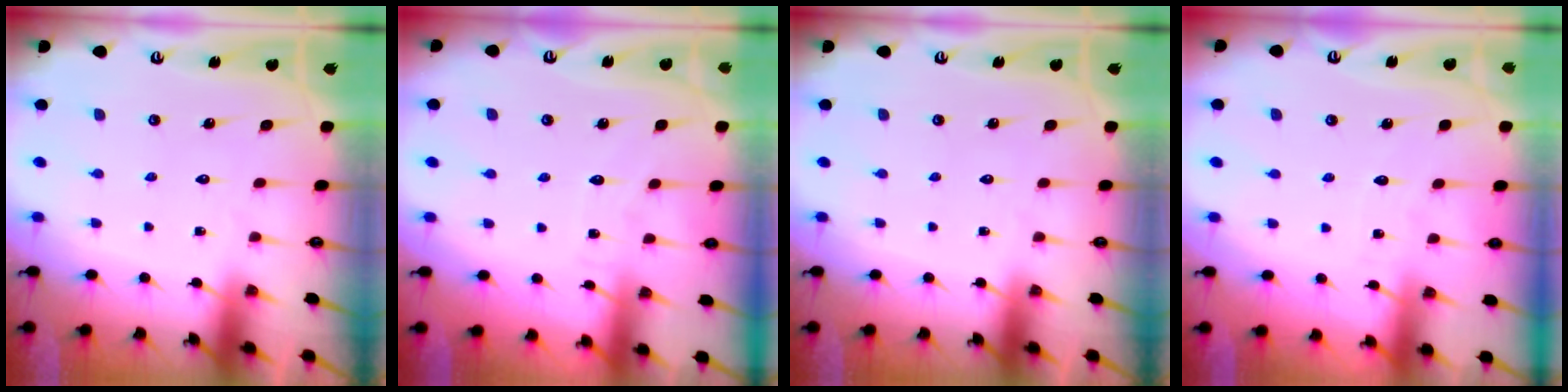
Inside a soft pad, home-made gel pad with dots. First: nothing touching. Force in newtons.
{"total": 3.8, "press": 3.8, "slide": 0.1}
{"total": 0.0}
{"total": 2.8, "press": 2.8, "slide": 0.1}